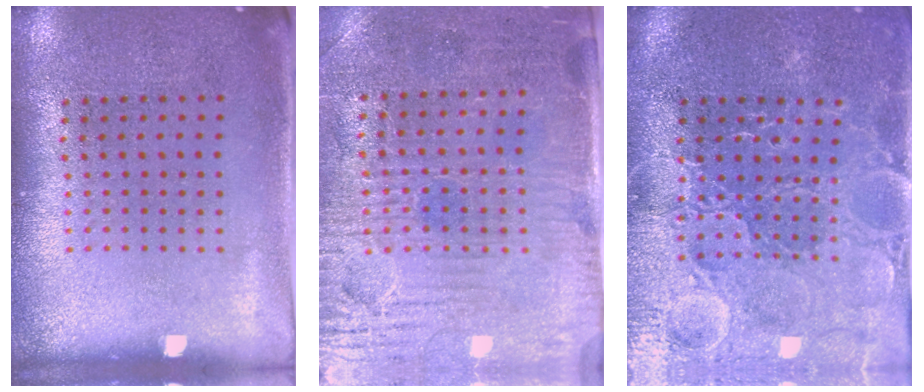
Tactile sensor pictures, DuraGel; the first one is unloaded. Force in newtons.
{"total": 3.5, "press": 3.2, "slide": 1.6}
{"total": 3.6, "press": 3.5, "slide": 1.0}